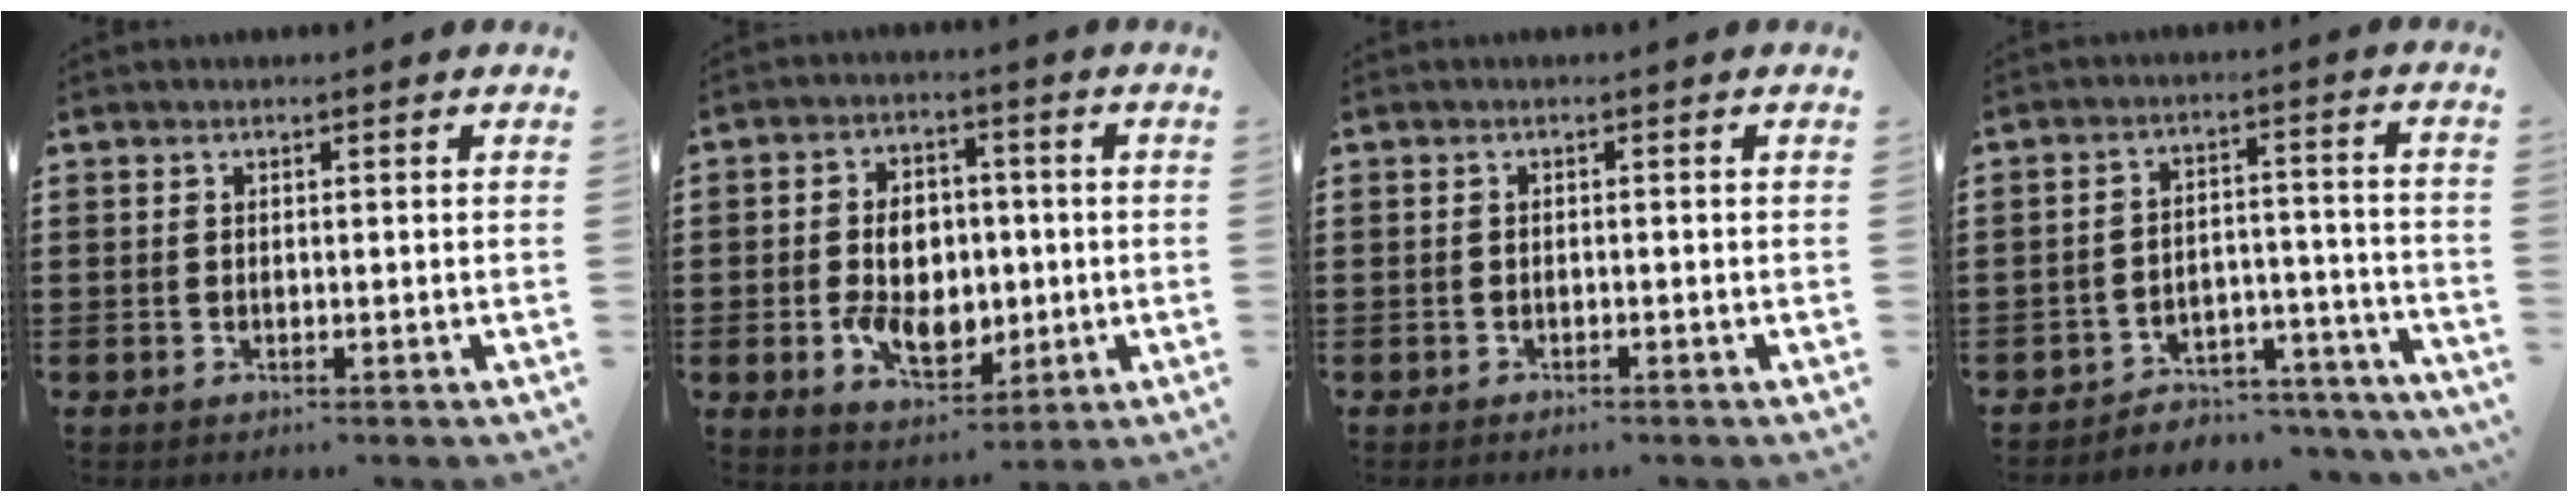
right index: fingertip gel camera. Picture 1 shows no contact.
{"total": 8.1, "force": [-0.9, 5.7, 5.7], "torque": [-0.106, 0.001, -0.022]}
{"total": 0.8, "force": [-0.8, -0.1, 0.0], "torque": [-0.002, -0.002, -0.016]}
{"total": 4.3, "force": [-4.1, 1.0, 0.4], "torque": [-0.011, 0.008, -0.086]}